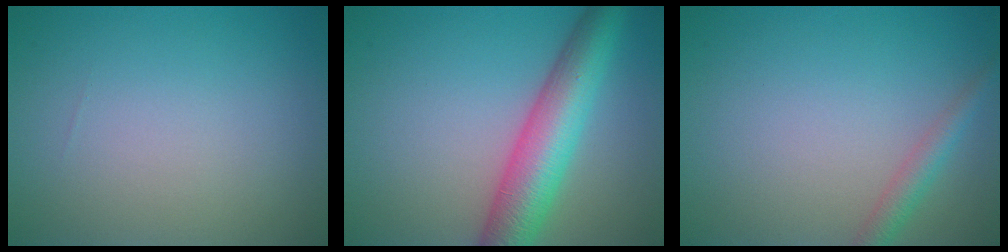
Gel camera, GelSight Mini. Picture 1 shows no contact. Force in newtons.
{"total": 7.2, "press": 7.2, "slide": 0.3}
{"total": 2.0, "press": 2.0, "slide": 0.0}